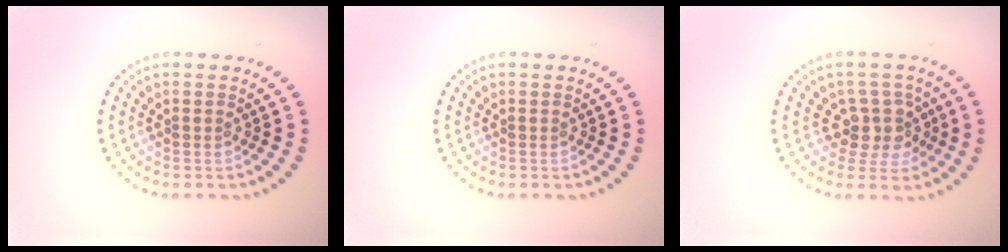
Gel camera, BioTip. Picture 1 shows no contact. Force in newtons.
{"total": 0.0}
{"total": 3.1, "press": 2.4, "slide": 1.9}